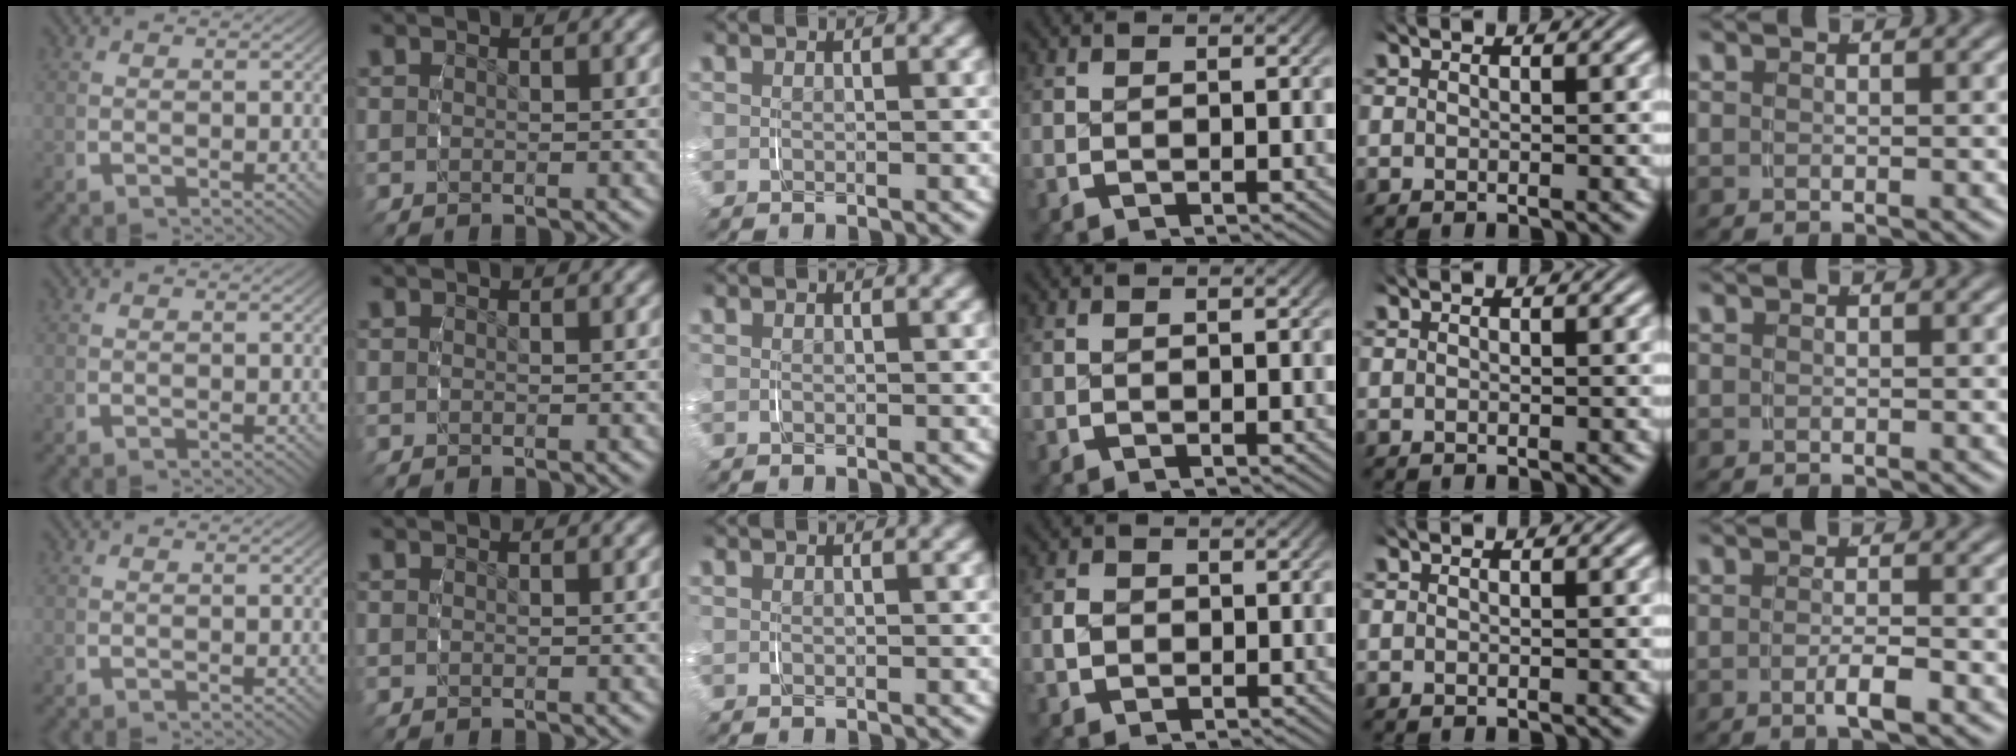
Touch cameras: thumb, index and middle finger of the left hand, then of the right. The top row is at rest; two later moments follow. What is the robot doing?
{"motion": "grasp_and_lifting", "object": "ribbon"}